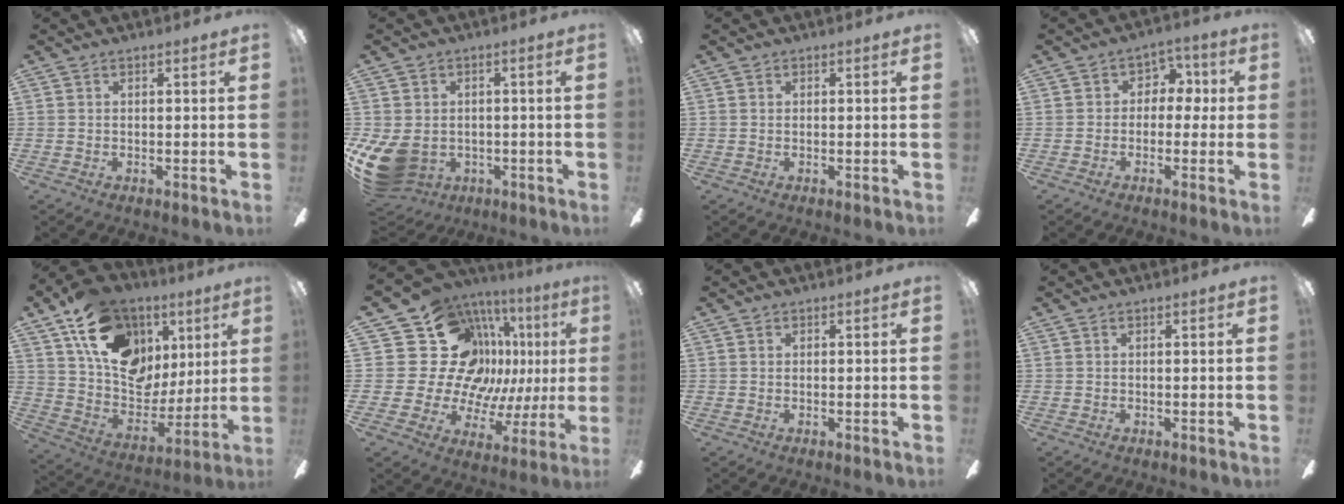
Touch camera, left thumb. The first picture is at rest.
{"total": 11.1, "force": [-3.2, 8.6, 6.2], "torque": [-0.149, 0.006, -0.055]}
{"total": 0.0}
{"total": 5.2, "force": [-0.3, 4.6, 2.3], "torque": [-0.027, 0.015, -0.010]}
{"total": 21.6, "force": [10.2, 15.1, 11.5], "torque": [-0.200, -0.035, 0.196]}
{"total": 24.5, "force": [8.2, 18.1, 14.3], "torque": [-0.301, -0.065, 0.189]}
{"total": 0.0}
{"total": 0.0}